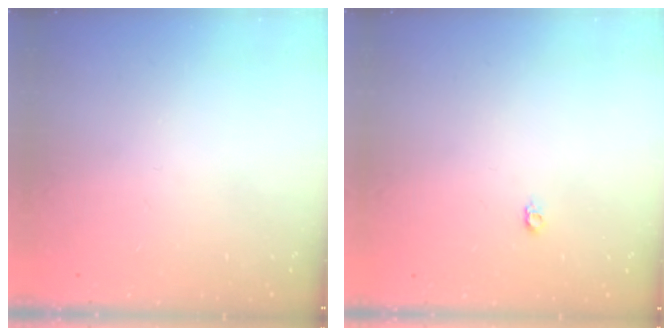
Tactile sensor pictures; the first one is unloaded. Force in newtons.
{"total": 3.7, "press": 3.7, "slide": 0.4}